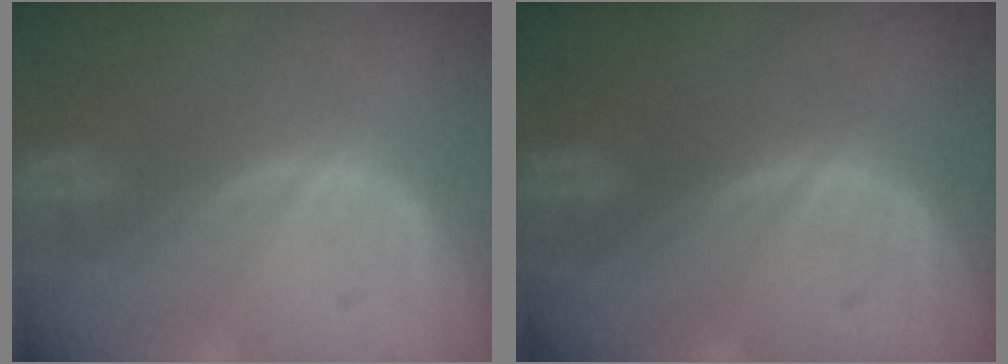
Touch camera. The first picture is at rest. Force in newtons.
{"total": 0.0}